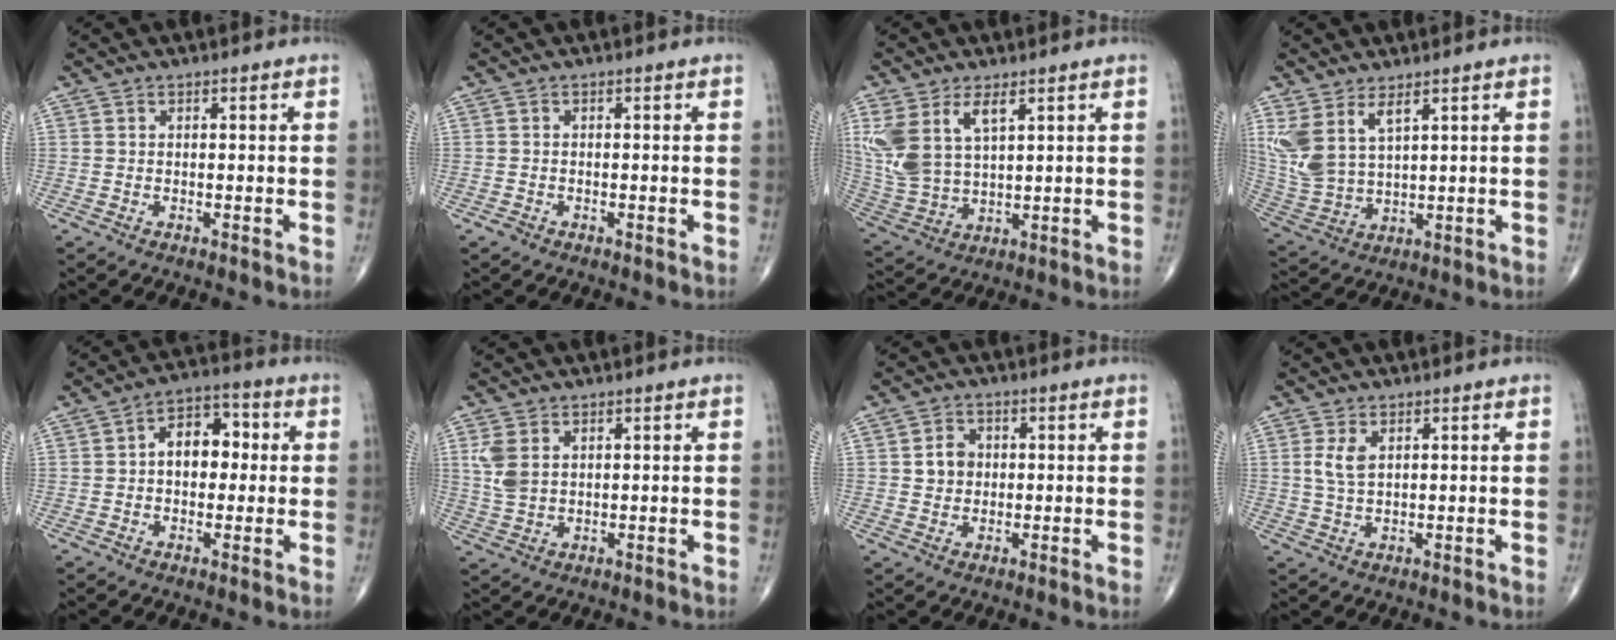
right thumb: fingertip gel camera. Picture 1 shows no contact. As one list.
[{"total": 0.8, "force": [-0.5, 0.5, 0.3], "torque": [-0.003, 0.002, -0.014]}, {"total": 12.2, "force": [5.1, 6.3, 9.1], "torque": [-0.204, -0.012, 0.119]}, {"total": 9.6, "force": [5.0, 4.3, 7.0], "torque": [-0.160, -0.022, 0.116]}, {"total": 8.5, "force": [0.6, 5.7, 6.3], "torque": [-0.067, 0.026, 0.001]}, {"total": 4.9, "force": [1.6, 3.1, 3.4], "torque": [-0.075, -0.001, 0.040]}, {"total": 4.0, "force": [0.4, 3.4, 2.0], "torque": [-0.017, 0.004, 0.004]}, {"total": 3.6, "force": [1.1, 1.9, 2.8], "torque": [-0.059, -0.001, 0.027]}]